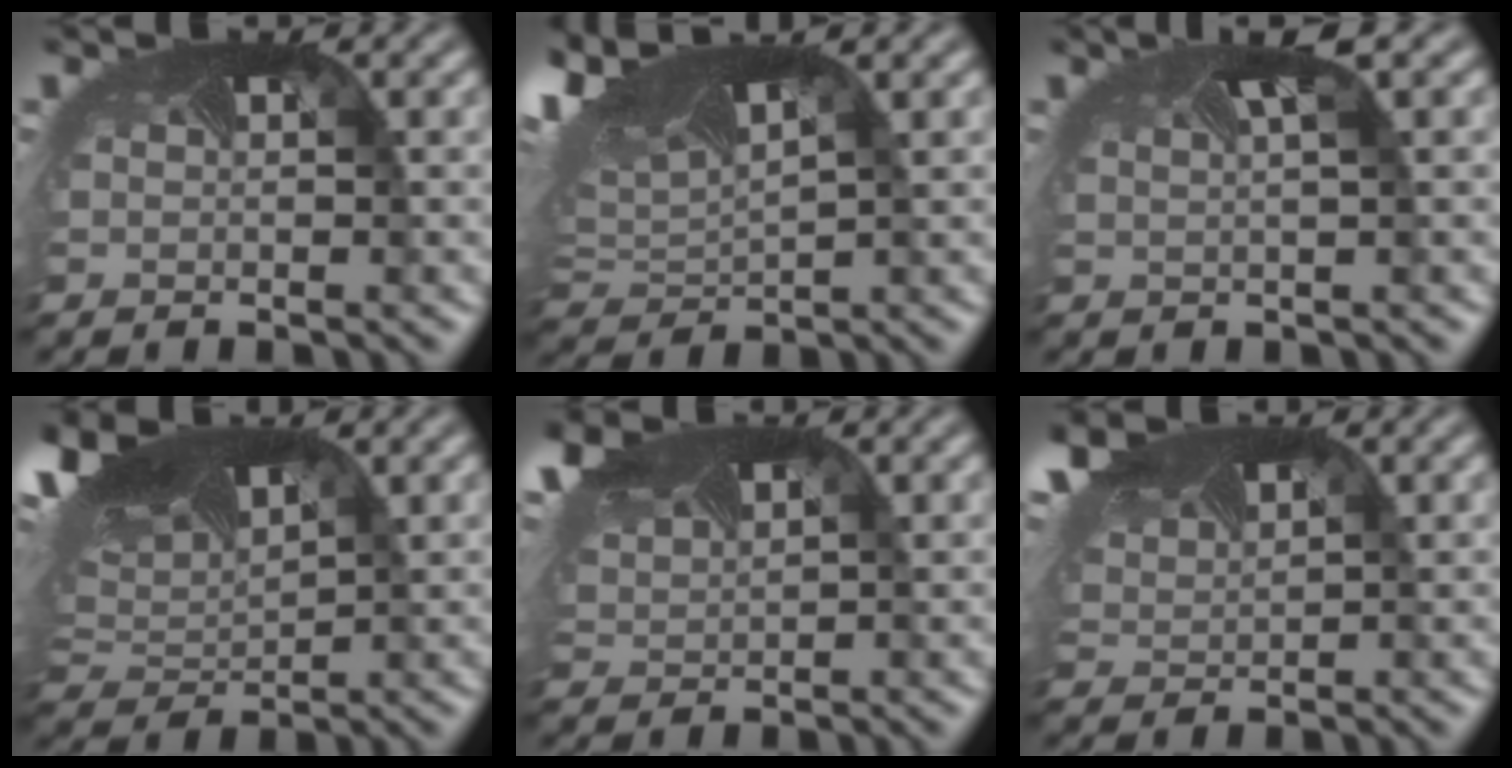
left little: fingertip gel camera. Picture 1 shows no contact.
{"total": 11.1, "force": [4.5, 5.1, 8.7], "torque": [-0.186, 0.022, 0.081]}
{"total": 2.5, "force": [1.3, 0.2, 2.1], "torque": [-0.044, 0.003, 0.021]}
{"total": 10.3, "force": [5.5, 5.0, 7.2], "torque": [-0.154, 0.024, 0.092]}
{"total": 5.4, "force": [3.7, 2.7, 2.8], "torque": [-0.087, 0.013, 0.072]}
{"total": 6.9, "force": [5.0, 3.1, 3.6], "torque": [-0.101, 0.022, 0.089]}